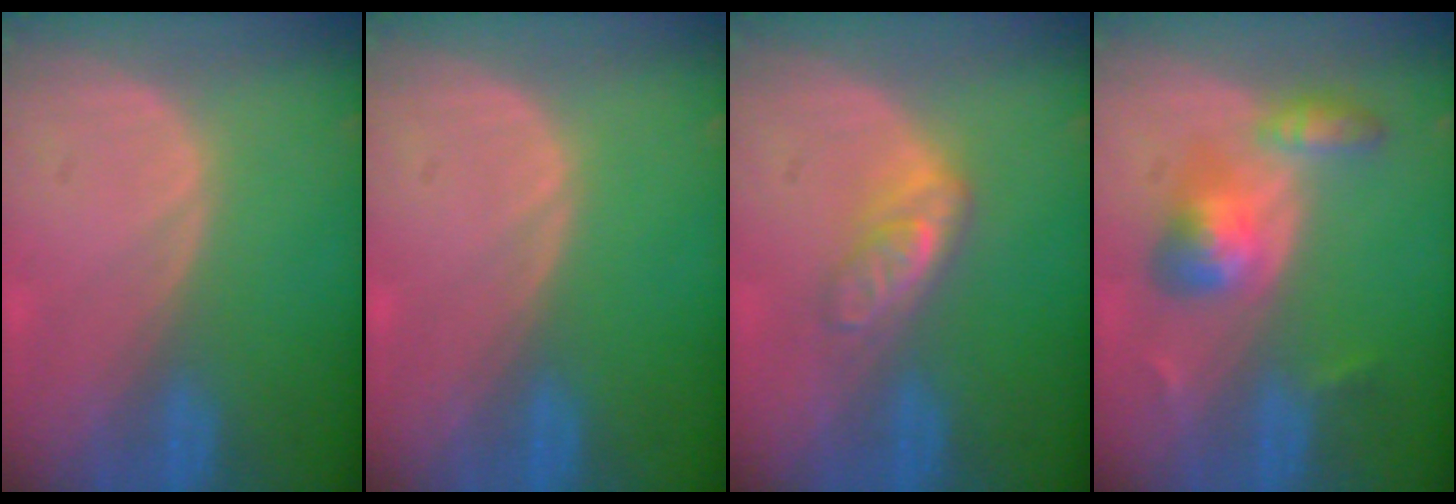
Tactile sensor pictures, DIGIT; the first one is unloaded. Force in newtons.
{"total": 0.0}
{"total": 4.7, "press": 4.1, "slide": 2.2}
{"total": 5.7, "press": 5.6, "slide": 1.1}